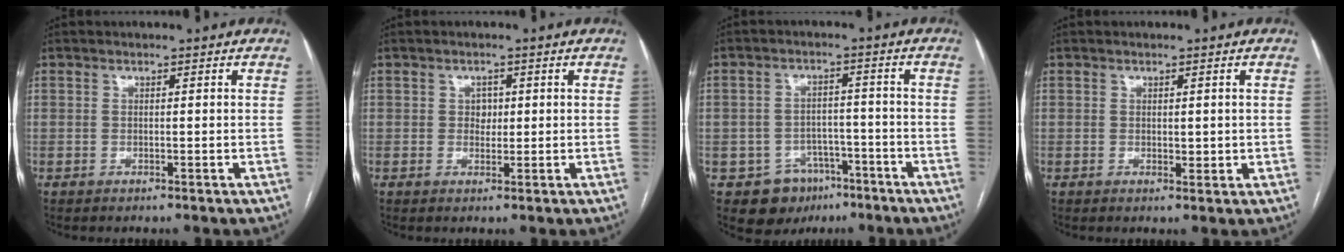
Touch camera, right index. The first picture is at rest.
{"total": 1.9, "force": [0.3, 1.5, 1.1], "torque": [-0.011, 0.002, 0.004]}
{"total": 7.3, "force": [-4.1, 5.9, 1.3], "torque": [-0.013, 0.015, -0.051]}
{"total": 1.9, "force": [0.2, 1.2, 1.5], "torque": [-0.016, -0.004, 0.007]}